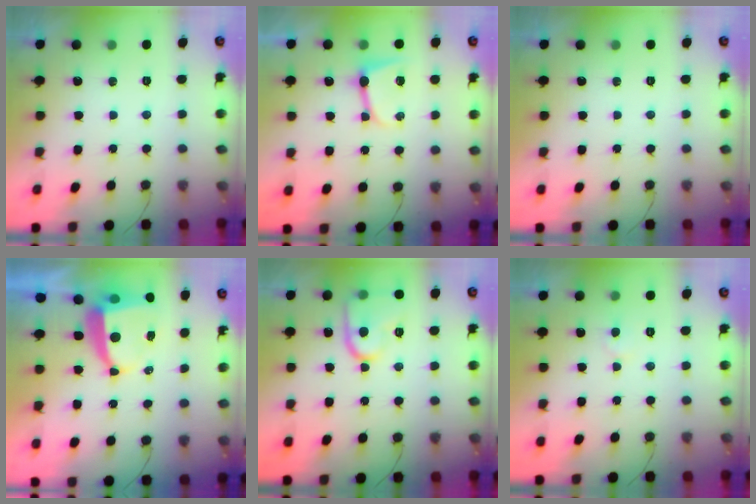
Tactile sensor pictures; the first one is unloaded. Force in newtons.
{"total": 7.2, "press": 7.1, "slide": 0.7}
{"total": 0.0}
{"total": 7.6, "press": 7.5, "slide": 1.0}
{"total": 13.8, "press": 13.7, "slide": 1.4}
{"total": 4.5, "press": 4.4, "slide": 0.4}